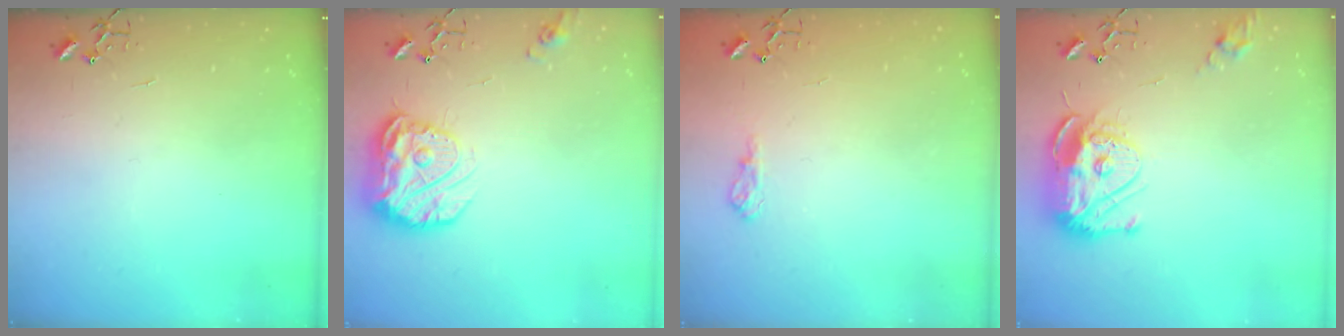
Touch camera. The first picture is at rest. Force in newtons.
{"total": 16.7, "press": 16.6, "slide": 1.2}
{"total": 6.5, "press": 6.5, "slide": 0.8}
{"total": 14.6, "press": 14.6, "slide": 1.4}